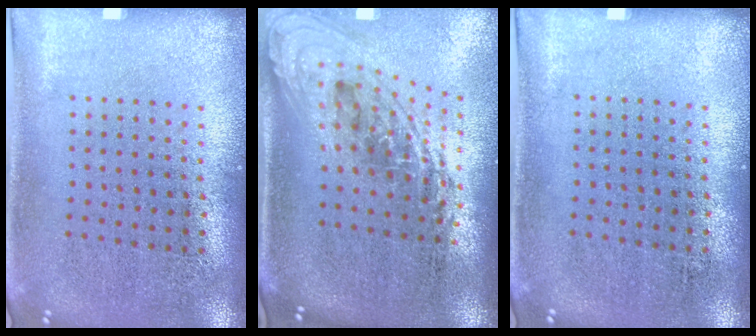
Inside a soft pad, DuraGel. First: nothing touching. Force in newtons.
{"total": 2.4, "press": 1.7, "slide": 1.7}
{"total": 0.0}